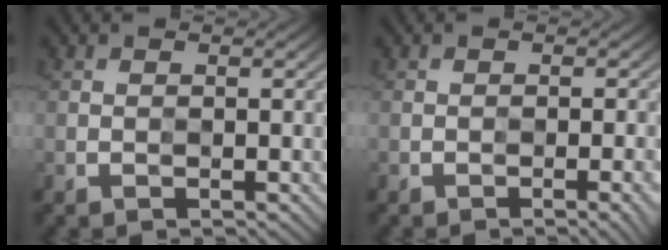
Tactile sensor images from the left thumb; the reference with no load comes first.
{"total": 3.0, "force": [-2.1, 0.5, 2.2], "torque": [-0.018, -0.006, -0.021]}